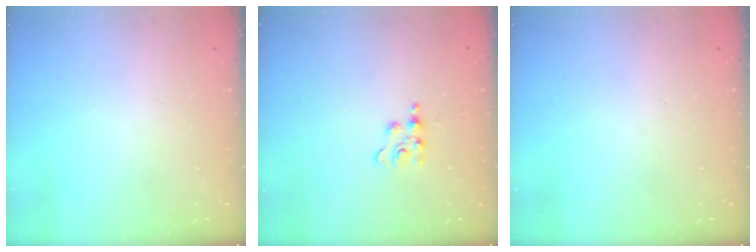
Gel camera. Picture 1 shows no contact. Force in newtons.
{"total": 3.9, "press": 3.9, "slide": 0.4}
{"total": 0.0}